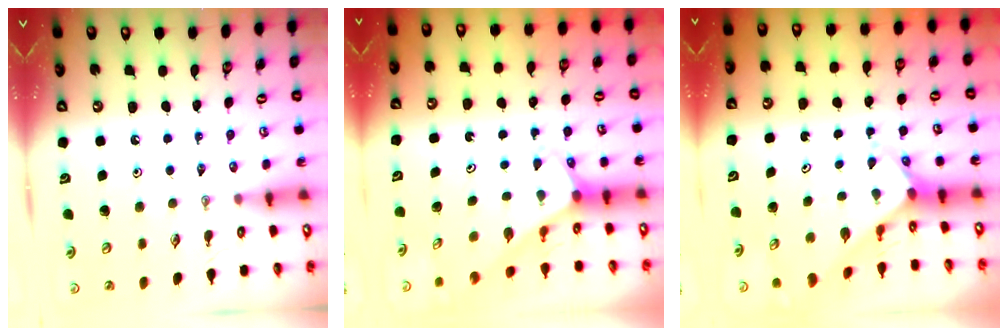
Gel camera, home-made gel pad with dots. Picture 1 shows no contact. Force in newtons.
{"total": 2.0, "press": 2.0, "slide": 0.1}
{"total": 2.3, "press": 2.3, "slide": 0.2}